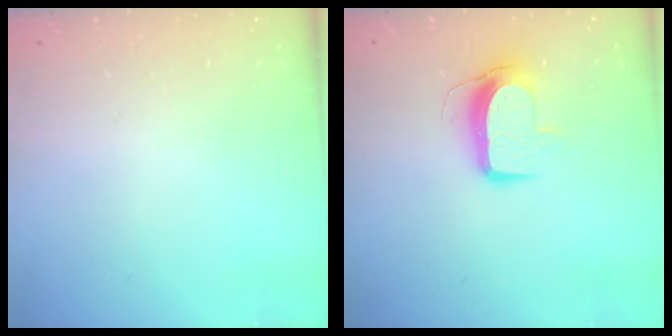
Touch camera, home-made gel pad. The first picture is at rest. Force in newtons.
{"total": 9.9, "press": 9.9, "slide": 0.6}